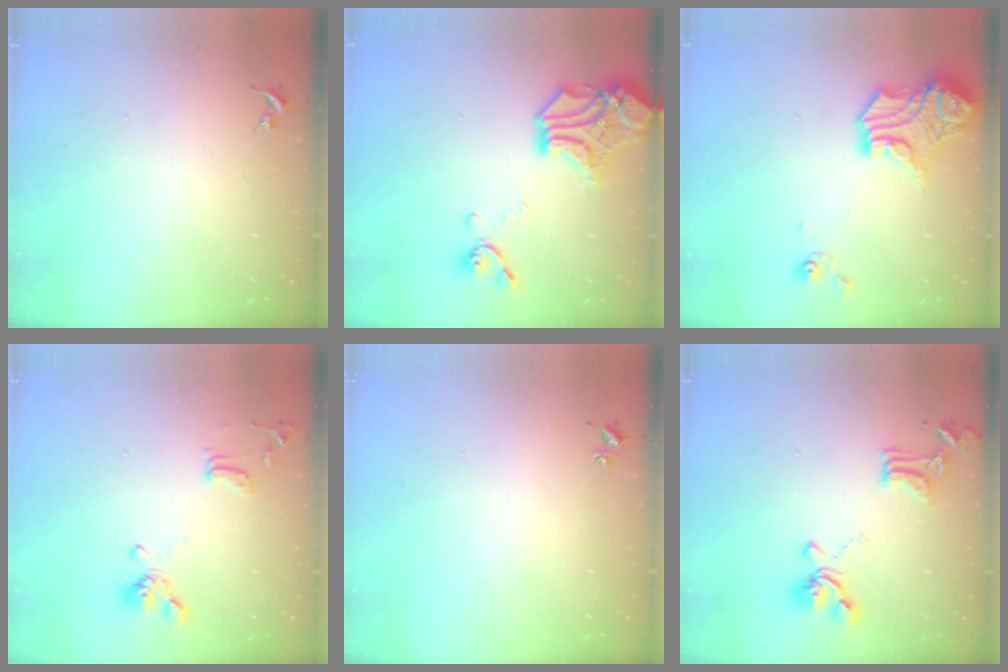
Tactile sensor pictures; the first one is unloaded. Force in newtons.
{"total": 17.6, "press": 17.6, "slide": 1.5}
{"total": 17.0, "press": 16.9, "slide": 1.4}
{"total": 12.3, "press": 12.2, "slide": 1.8}
{"total": 2.0, "press": 2.0, "slide": 0.3}
{"total": 15.9, "press": 15.9, "slide": 1.0}